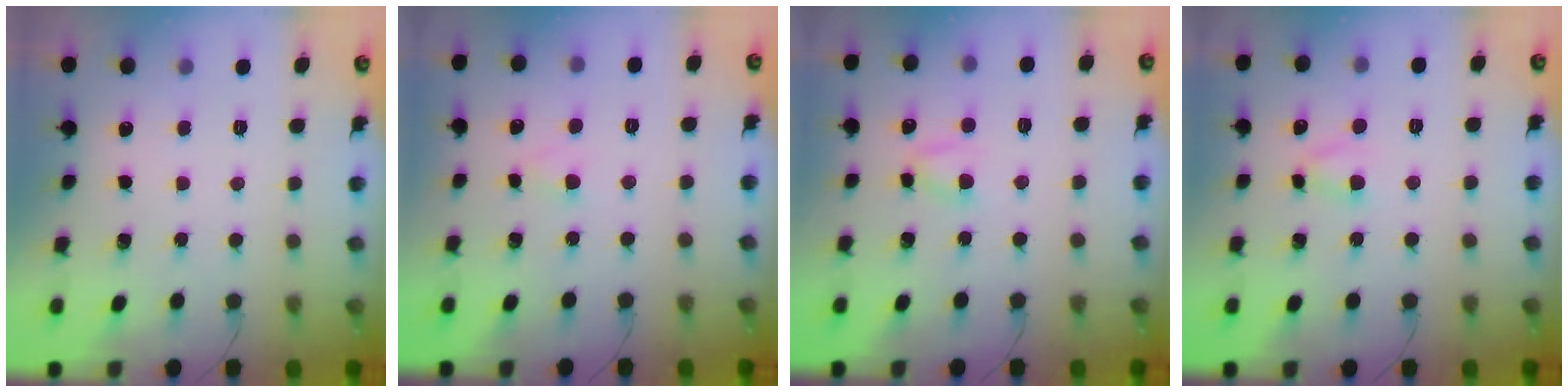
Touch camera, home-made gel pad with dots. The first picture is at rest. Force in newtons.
{"total": 1.8, "press": 1.6, "slide": 0.9}
{"total": 3.8, "press": 3.6, "slide": 1.3}
{"total": 2.7, "press": 2.5, "slide": 1.0}